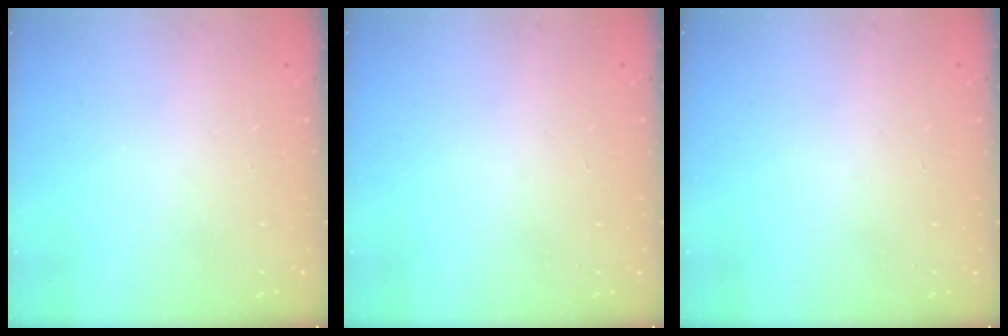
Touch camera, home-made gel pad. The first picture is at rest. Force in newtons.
{"total": 0.0}
{"total": 0.0}